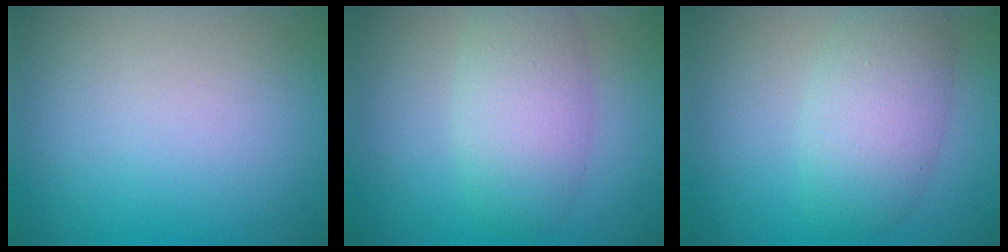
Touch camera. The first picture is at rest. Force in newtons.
{"total": 4.8, "press": 4.8, "slide": 0.3}
{"total": 5.1, "press": 5.1, "slide": 0.2}